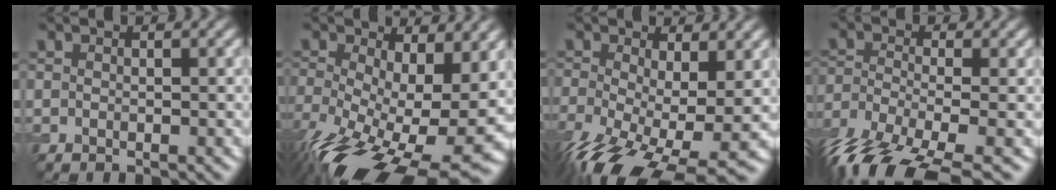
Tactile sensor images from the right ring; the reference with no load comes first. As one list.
[{"total": 17.3, "force": [-5.0, 8.5, 14.2], "torque": [-0.261, -0.058, -0.053]}, {"total": 12.8, "force": [-4.7, 5.6, 10.4], "torque": [-0.216, -0.052, -0.073]}, {"total": 9.8, "force": [-6.9, 2.9, 6.4], "torque": [-0.137, -0.022, -0.130]}]